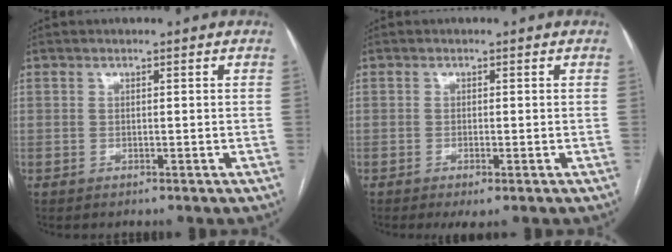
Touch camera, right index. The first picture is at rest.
{"total": 2.3, "force": [-1.3, 0.2, 1.9], "torque": [-0.027, -0.005, -0.018]}